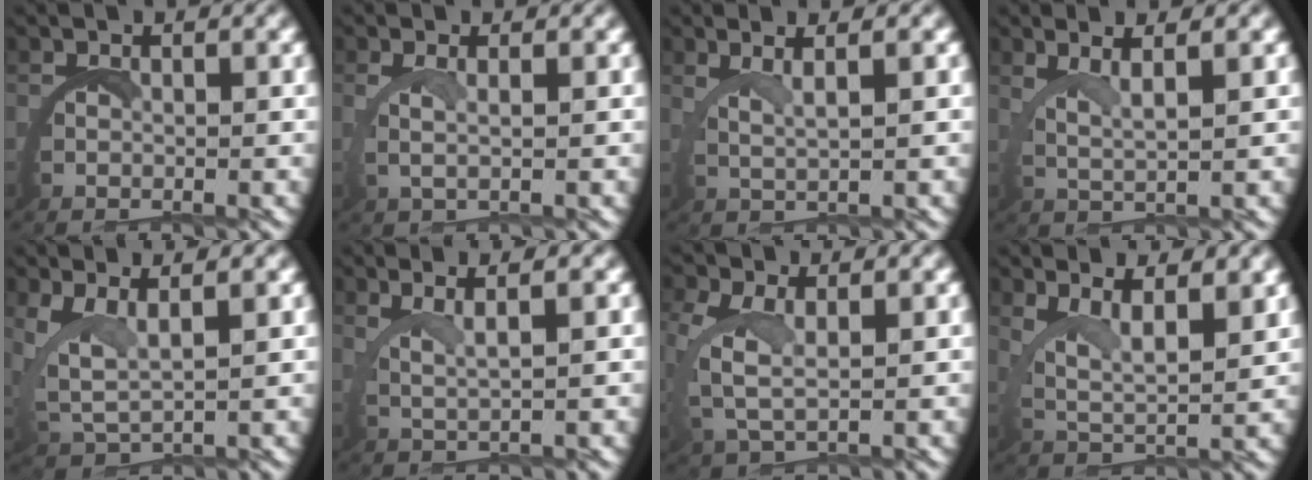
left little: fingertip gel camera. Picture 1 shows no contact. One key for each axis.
{"total": 1.7, "fx": 1.1, "fy": -0.3, "fz": 1.3, "tx": -0.041, "ty": -0.004, "tz": 0.022}
{"total": 2.7, "fx": 2.0, "fy": -0.6, "fz": 1.7, "tx": -0.041, "ty": 0.002, "tz": 0.039}
{"total": 3.1, "fx": 2.3, "fy": -0.2, "fz": 2.1, "tx": -0.050, "ty": -0.001, "tz": 0.045}
{"total": 4.4, "fx": 2.3, "fy": 2.4, "fz": 3.0, "tx": -0.090, "ty": -0.005, "tz": 0.046}
{"total": 2.9, "fx": 2.0, "fy": -0.5, "fz": 2.0, "tx": -0.046, "ty": 0.004, "tz": 0.040}
{"total": 3.2, "fx": 1.2, "fy": 1.4, "fz": 2.6, "tx": -0.079, "ty": -0.013, "tz": 0.034}
{"total": 4.8, "fx": 2.9, "fy": 1.8, "fz": 3.4, "tx": -0.075, "ty": -0.008, "tz": 0.048}